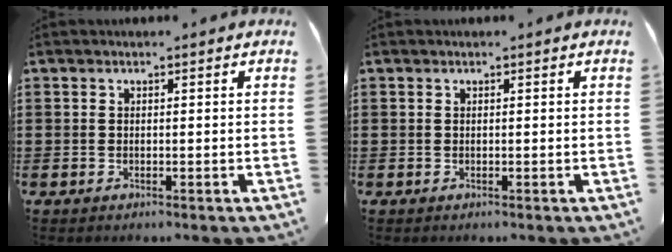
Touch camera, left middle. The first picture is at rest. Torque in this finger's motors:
{"motor_torque": [0.00, 0.00, 0.00, 0.00]}